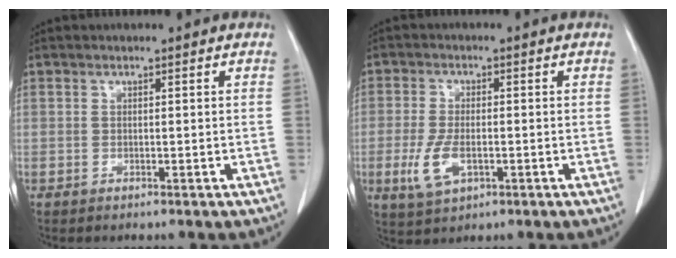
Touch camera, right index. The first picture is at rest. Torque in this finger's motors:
{"motor_torque": [-0.02, -0.15, -0.40, -0.17]}